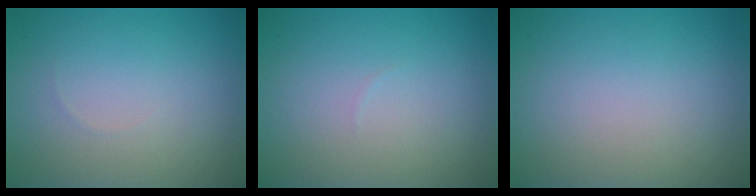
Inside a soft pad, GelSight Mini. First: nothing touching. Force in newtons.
{"total": 0.0}
{"total": 0.0}